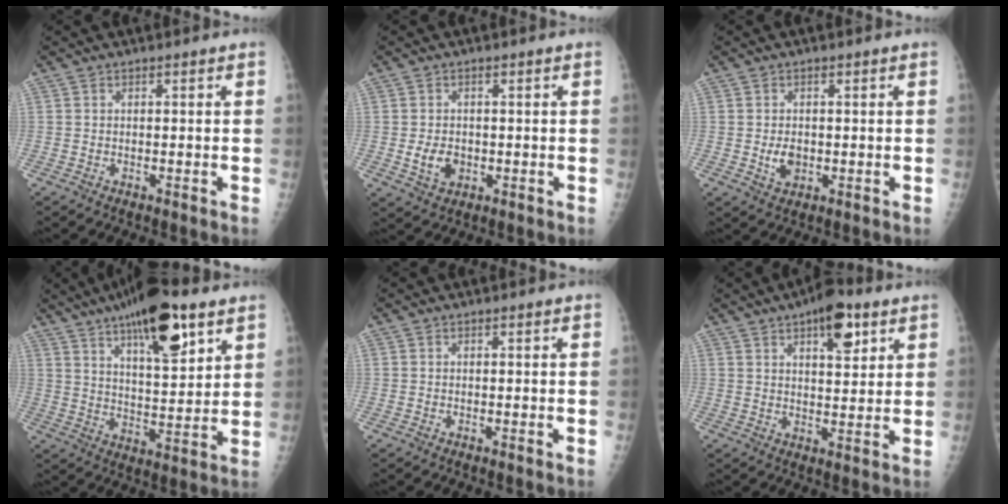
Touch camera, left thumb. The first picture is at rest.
{"total": 4.3, "force": [-0.5, 3.3, 2.7], "torque": [-0.033, -0.002, -0.001]}
{"total": 3.3, "force": [-0.3, 2.4, 2.2], "torque": [-0.029, -0.002, 0.002]}
{"total": 18.0, "force": [10.4, 5.8, 13.5], "torque": [-0.189, -0.042, 0.167]}
{"total": 0.0}
{"total": 9.3, "force": [5.0, 3.8, 6.9], "torque": [-0.080, -0.021, 0.070]}